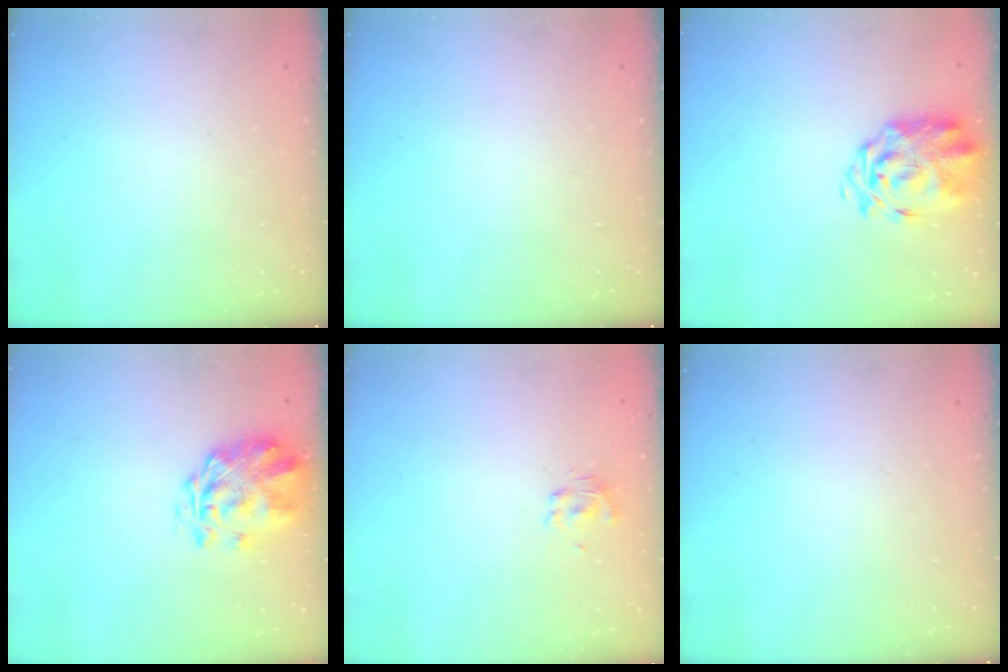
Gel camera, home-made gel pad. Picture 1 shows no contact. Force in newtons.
{"total": 0.0}
{"total": 4.3, "press": 4.1, "slide": 1.3}
{"total": 3.3, "press": 2.9, "slide": 1.6}
{"total": 2.0, "press": 1.9, "slide": 0.8}
{"total": 0.0}